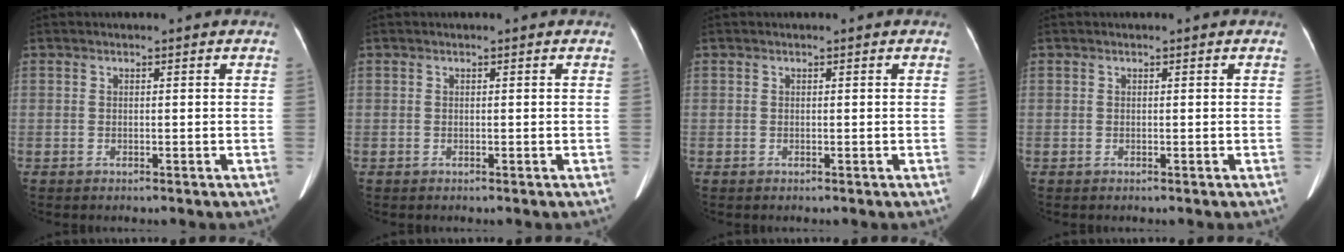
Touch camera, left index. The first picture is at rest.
{"total": 0.0}
{"total": 0.0}
{"total": 0.0}